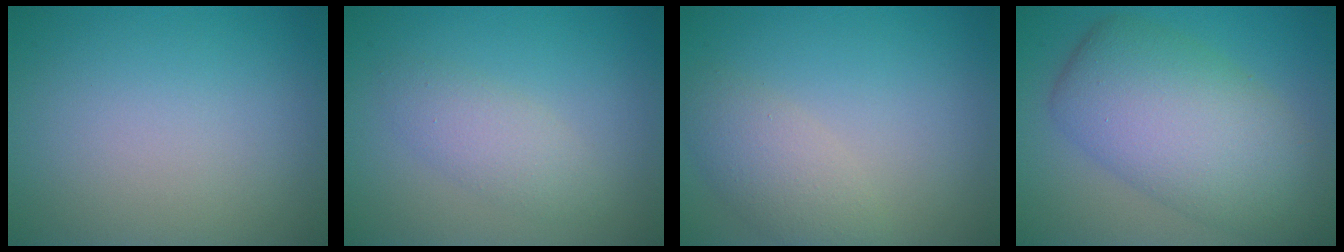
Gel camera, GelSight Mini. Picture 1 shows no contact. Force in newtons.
{"total": 2.4, "press": 2.4, "slide": 0.1}
{"total": 2.9, "press": 2.9, "slide": 0.2}
{"total": 9.2, "press": 9.2, "slide": 0.4}